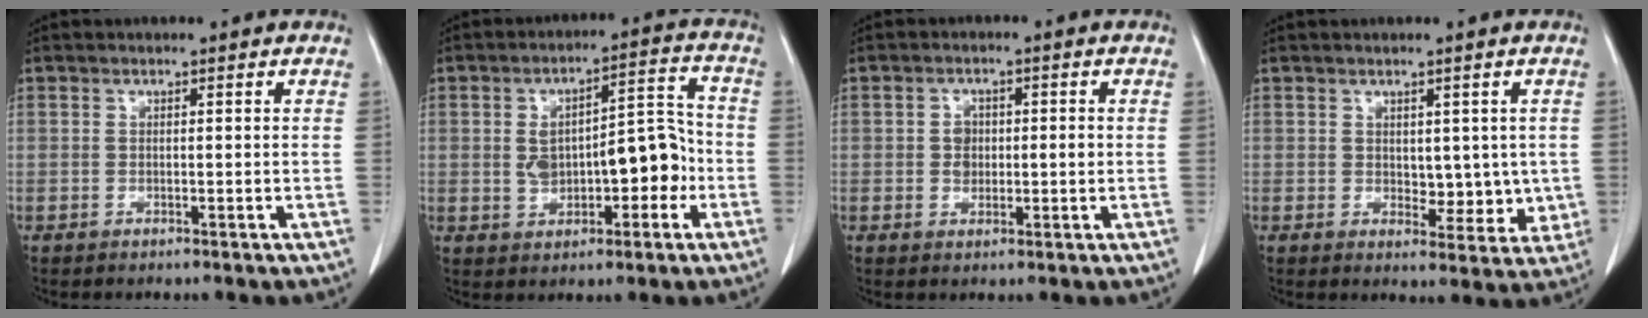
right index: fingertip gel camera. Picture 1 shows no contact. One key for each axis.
{"total": 10.8, "fx": -1.4, "fy": 4.7, "fz": 9.6, "tx": -0.153, "ty": 0.039, "tz": -0.009}
{"total": 3.2, "fx": 0.0, "fy": 2.4, "fz": 2.2, "tx": -0.034, "ty": 0.007, "tz": 0.004}
{"total": 5.4, "fx": 0.4, "fy": 3.4, "fz": 4.3, "tx": -0.038, "ty": -0.006, "tz": 0.014}